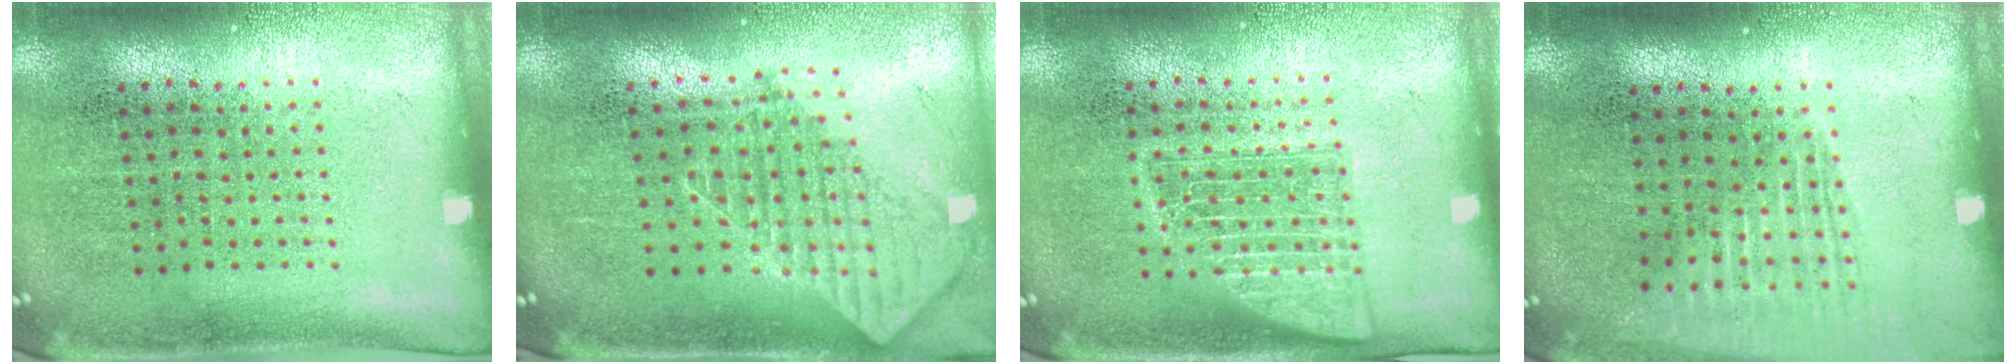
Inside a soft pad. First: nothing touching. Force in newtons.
{"total": 1.9, "press": 1.5, "slide": 1.2}
{"total": 2.5, "press": 2.5, "slide": 0.4}
{"total": 1.2, "press": 1.1, "slide": 0.4}